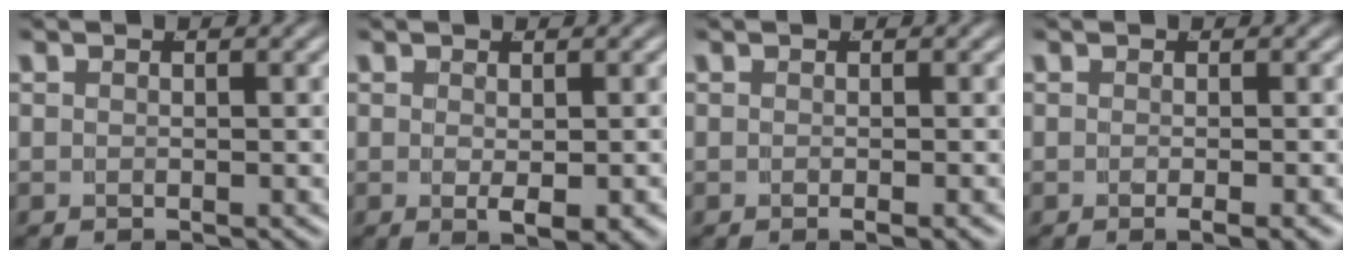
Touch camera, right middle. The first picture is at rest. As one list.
[{"total": 2.1, "force": [-0.5, 0.3, 2.1], "torque": [-0.029, -0.011, 0.002]}, {"total": 0.8, "force": [-0.6, -0.1, 0.6], "torque": [-0.007, 0.004, -0.010]}, {"total": 1.5, "force": [-0.9, -0.4, 1.1], "torque": [-0.014, 0.001, -0.013]}]